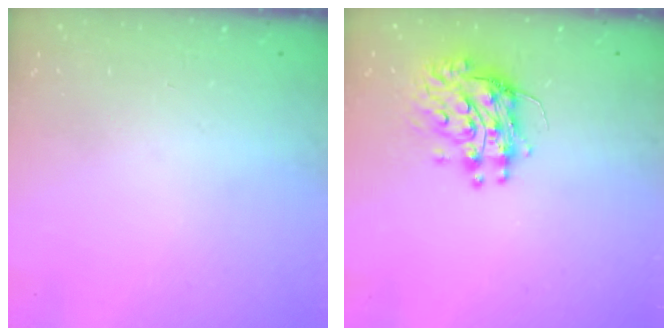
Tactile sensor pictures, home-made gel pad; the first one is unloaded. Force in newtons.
{"total": 10.1, "press": 10.1, "slide": 1.0}